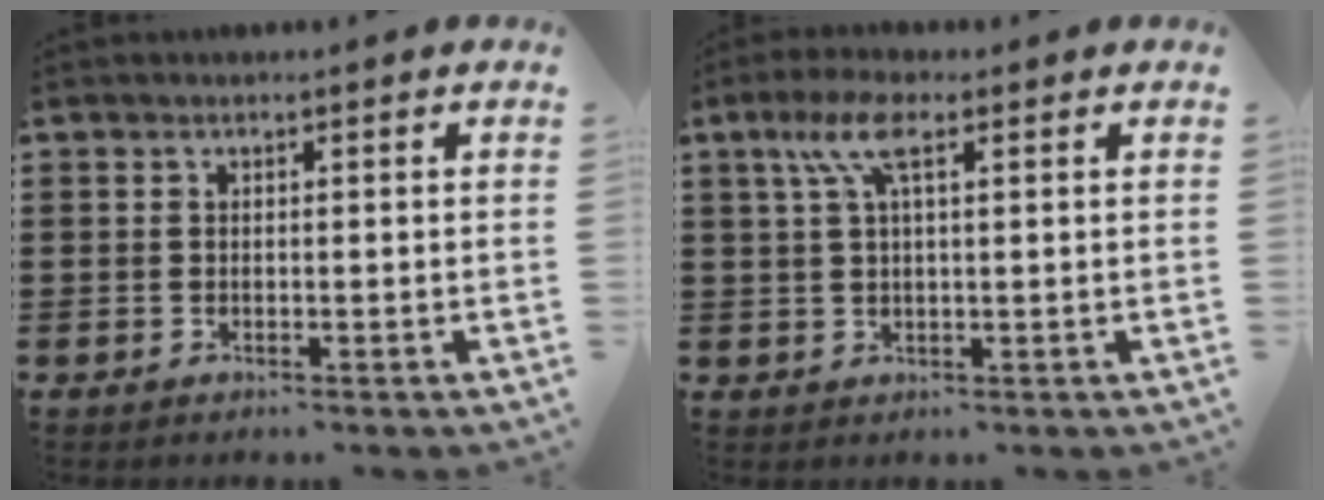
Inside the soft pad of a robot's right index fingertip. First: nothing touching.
{"total": 5.6, "force": [2.4, 1.6, 4.8], "torque": [-0.105, 0.009, 0.040]}